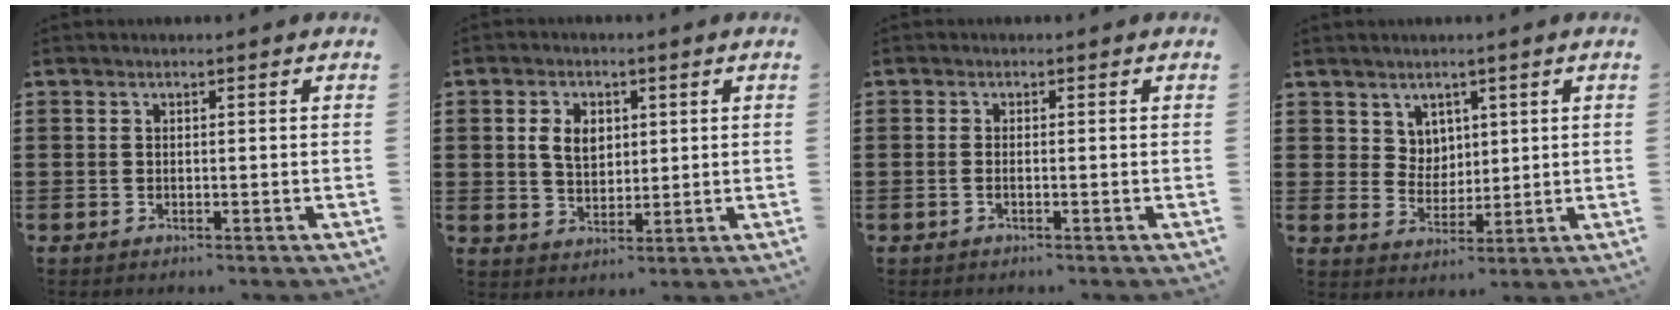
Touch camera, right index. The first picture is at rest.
{"total": 4.7, "force": [1.0, 3.3, 3.2], "torque": [-0.065, 0.009, 0.015]}
{"total": 0.8, "force": [-0.4, 0.0, 0.7], "torque": [-0.012, -0.003, -0.008]}
{"total": 4.5, "force": [2.7, 3.6, 0.4], "torque": [-0.027, 0.007, 0.051]}